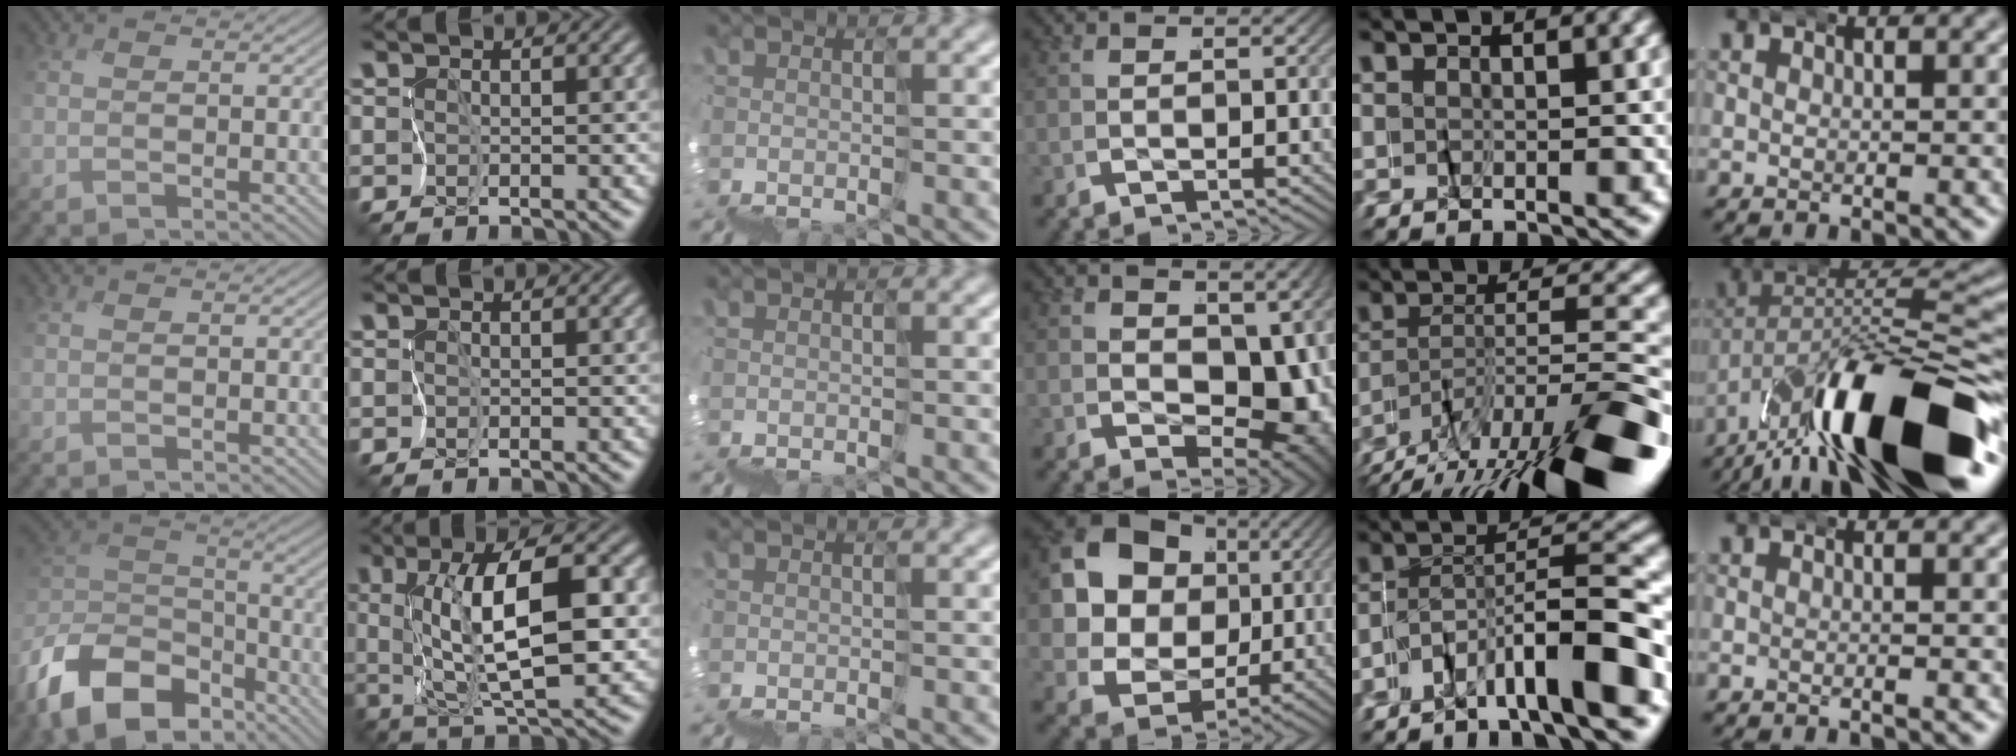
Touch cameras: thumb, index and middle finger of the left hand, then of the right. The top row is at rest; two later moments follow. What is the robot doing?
{"motion": "wrap", "object": "felt sheet"}